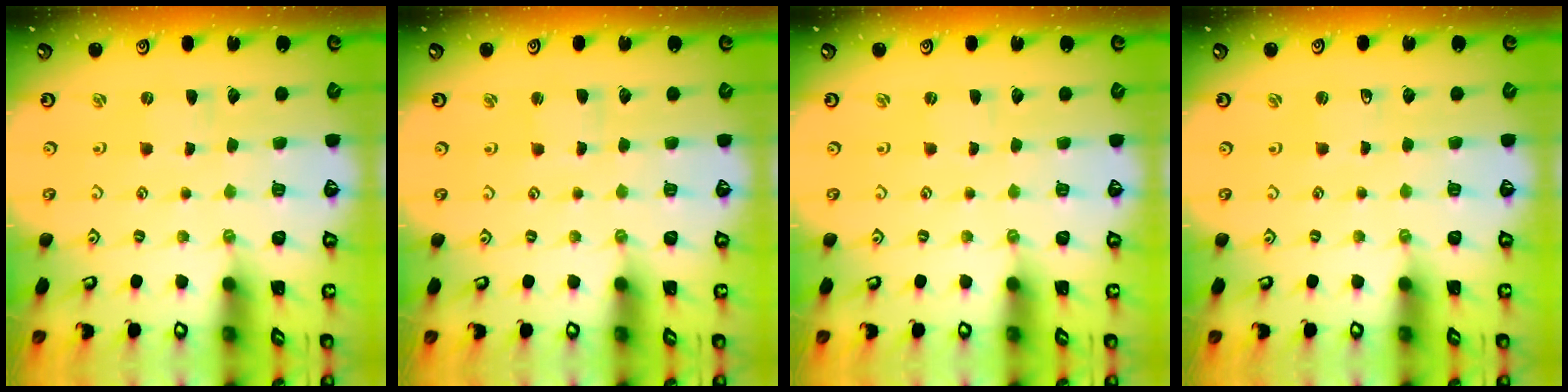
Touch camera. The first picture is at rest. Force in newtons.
{"total": 1.1, "press": 1.0, "slide": 0.2}
{"total": 0.0}
{"total": 1.4, "press": 1.4, "slide": 0.0}